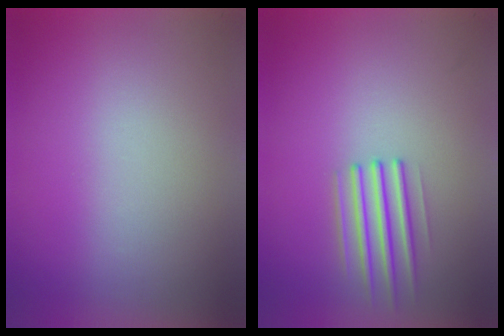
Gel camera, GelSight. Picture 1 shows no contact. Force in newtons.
{"total": 2.2}